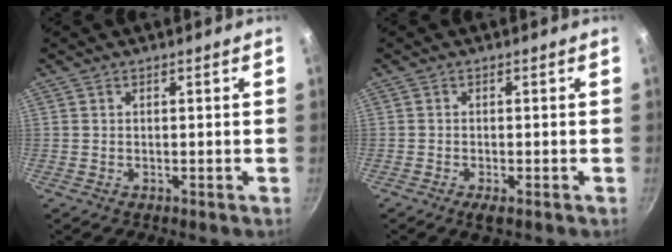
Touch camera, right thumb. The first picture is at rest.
{"total": 2.3, "force": [-1.3, 0.7, 1.8], "torque": [-0.041, -0.001, -0.024]}